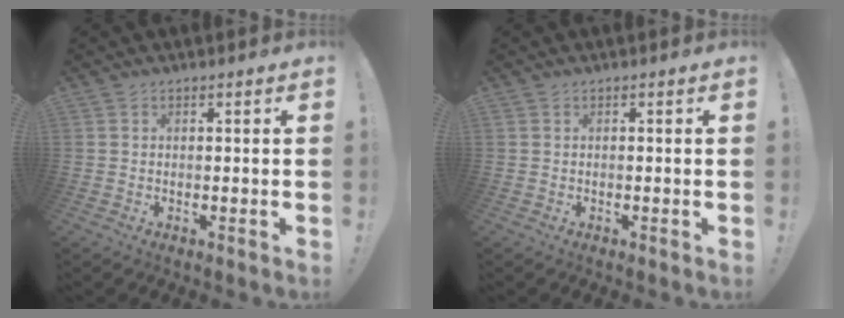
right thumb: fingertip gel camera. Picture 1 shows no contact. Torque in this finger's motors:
{"motor_torque": [0.00, 0.11, 0.18, 0.00, 0.00]}